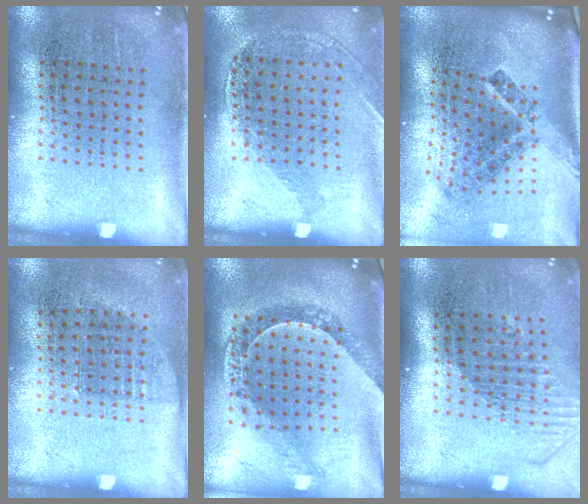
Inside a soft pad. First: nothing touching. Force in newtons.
{"total": 1.2, "press": 1.1, "slide": 0.3}
{"total": 3.0, "press": 1.7, "slide": 2.4}
{"total": 0.7, "press": 0.6, "slide": 0.3}
{"total": 1.1, "press": 1.1, "slide": 0.2}
{"total": 1.6, "press": 1.2, "slide": 1.0}